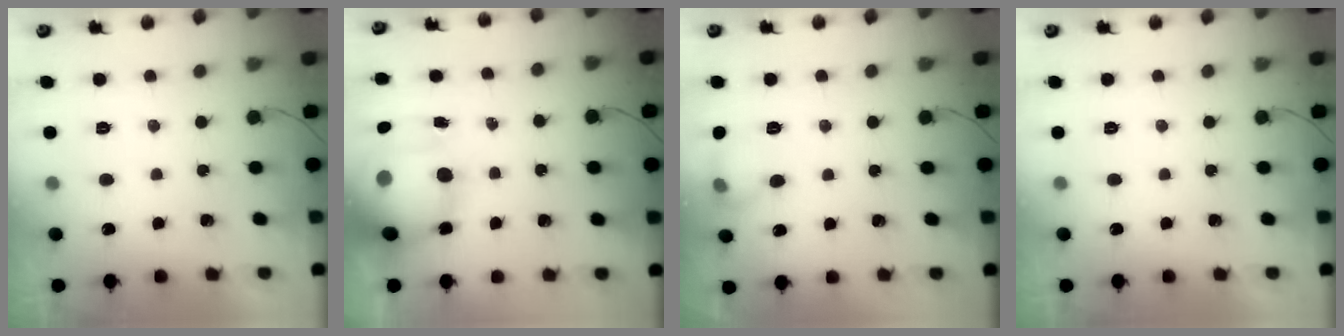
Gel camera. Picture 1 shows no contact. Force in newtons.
{"total": 16.9, "press": 16.3, "slide": 4.5}
{"total": 8.3, "press": 8.2, "slide": 1.0}
{"total": 0.0}